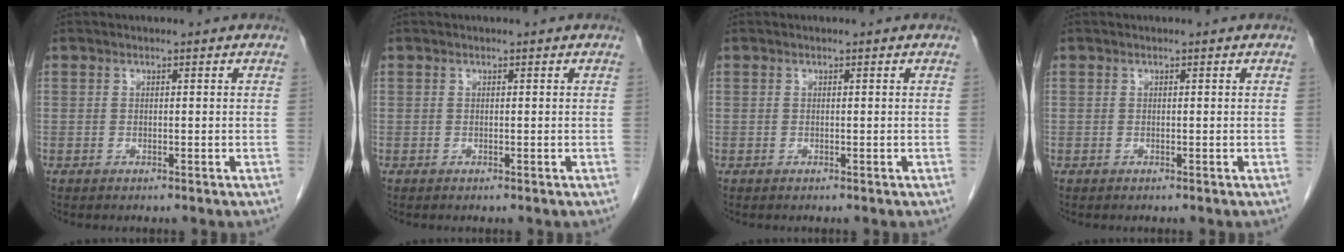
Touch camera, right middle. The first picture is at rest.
{"total": 0.0}
{"total": 0.0}
{"total": 0.0}